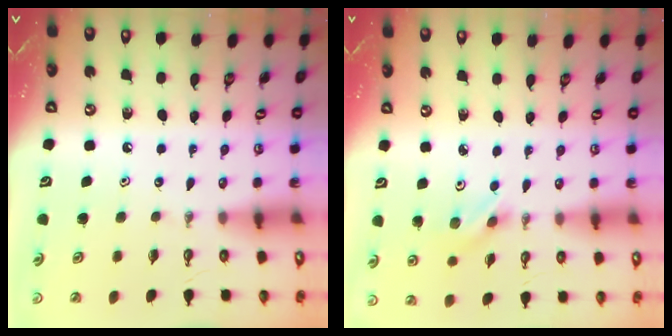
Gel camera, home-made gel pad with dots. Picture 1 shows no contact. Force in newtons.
{"total": 2.2, "press": 2.1, "slide": 0.6}